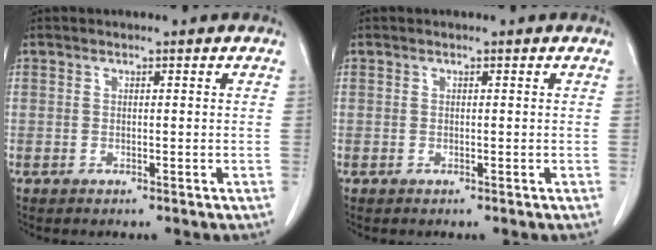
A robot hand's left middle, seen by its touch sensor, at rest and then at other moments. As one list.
[{"total": 0.0}]